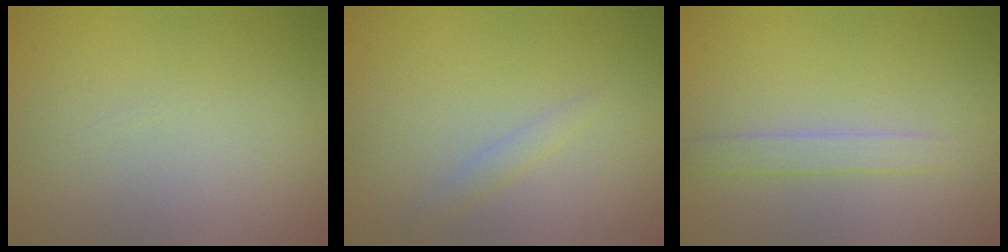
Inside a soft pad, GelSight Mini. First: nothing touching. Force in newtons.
{"total": 0.9, "press": 0.8, "slide": 0.0}
{"total": 1.6, "press": 1.6, "slide": 0.0}